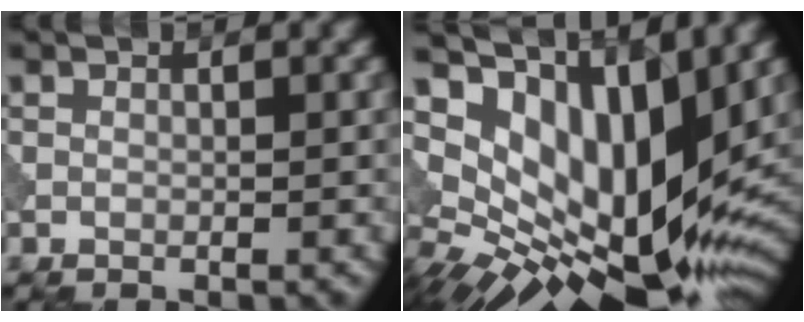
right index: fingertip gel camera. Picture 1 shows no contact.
{"total": 13.9, "force": [4.7, 6.8, 11.1], "torque": [-0.190, -0.003, 0.097]}